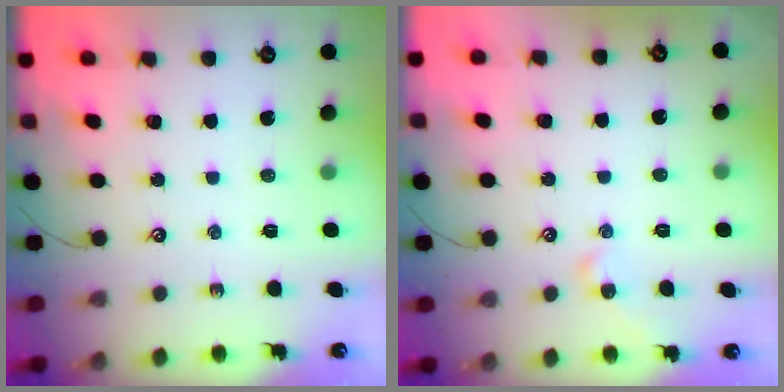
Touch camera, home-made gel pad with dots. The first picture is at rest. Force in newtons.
{"total": 1.9, "press": 1.8, "slide": 0.5}